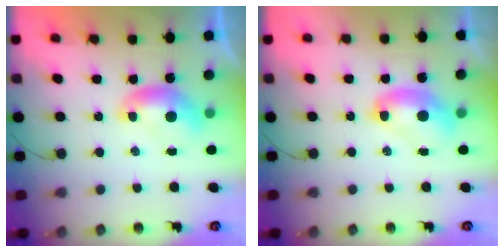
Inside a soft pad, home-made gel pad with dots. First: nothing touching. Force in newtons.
{"total": 2.8, "press": 2.8, "slide": 0.1}